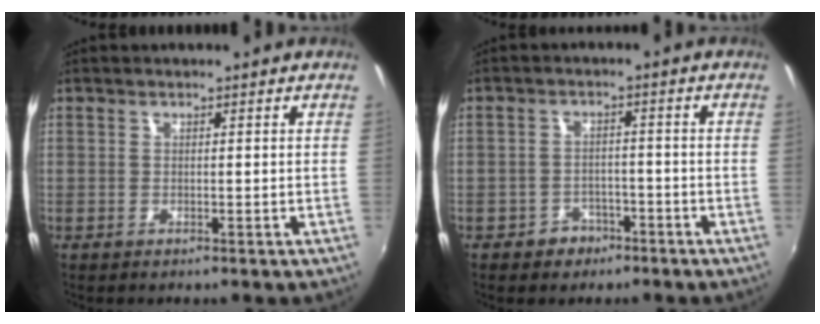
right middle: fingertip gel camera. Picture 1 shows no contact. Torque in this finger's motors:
{"motor_torque": [-0.14, -0.16, -0.02, -0.01]}